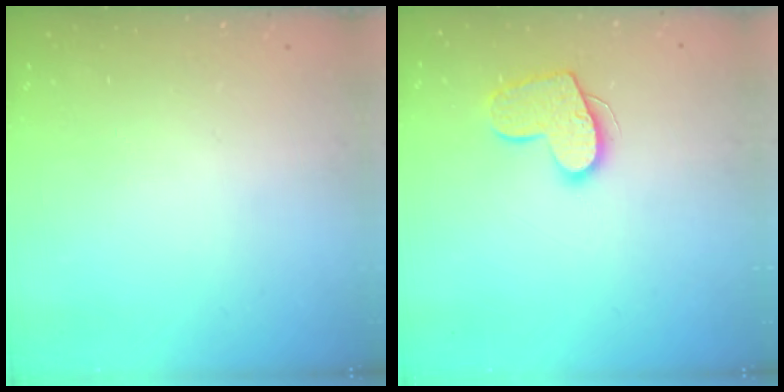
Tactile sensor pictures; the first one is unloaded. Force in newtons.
{"total": 12.4, "press": 12.4, "slide": 0.7}